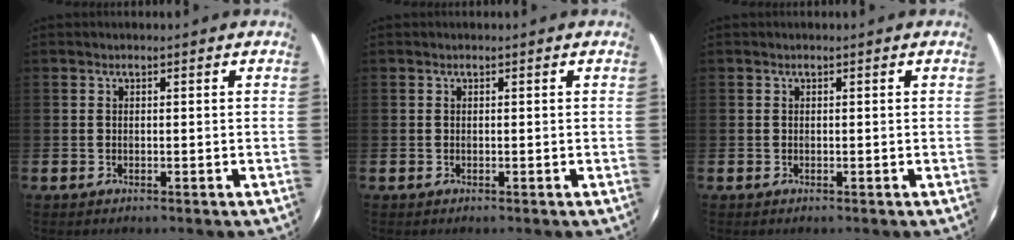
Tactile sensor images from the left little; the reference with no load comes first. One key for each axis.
{"total": 0.0}
{"total": 0.0}